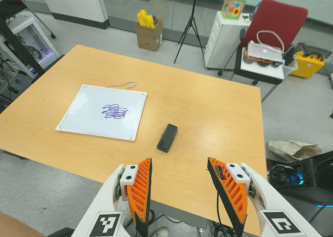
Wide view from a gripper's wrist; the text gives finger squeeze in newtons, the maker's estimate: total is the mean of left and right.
{"total": 0.0}